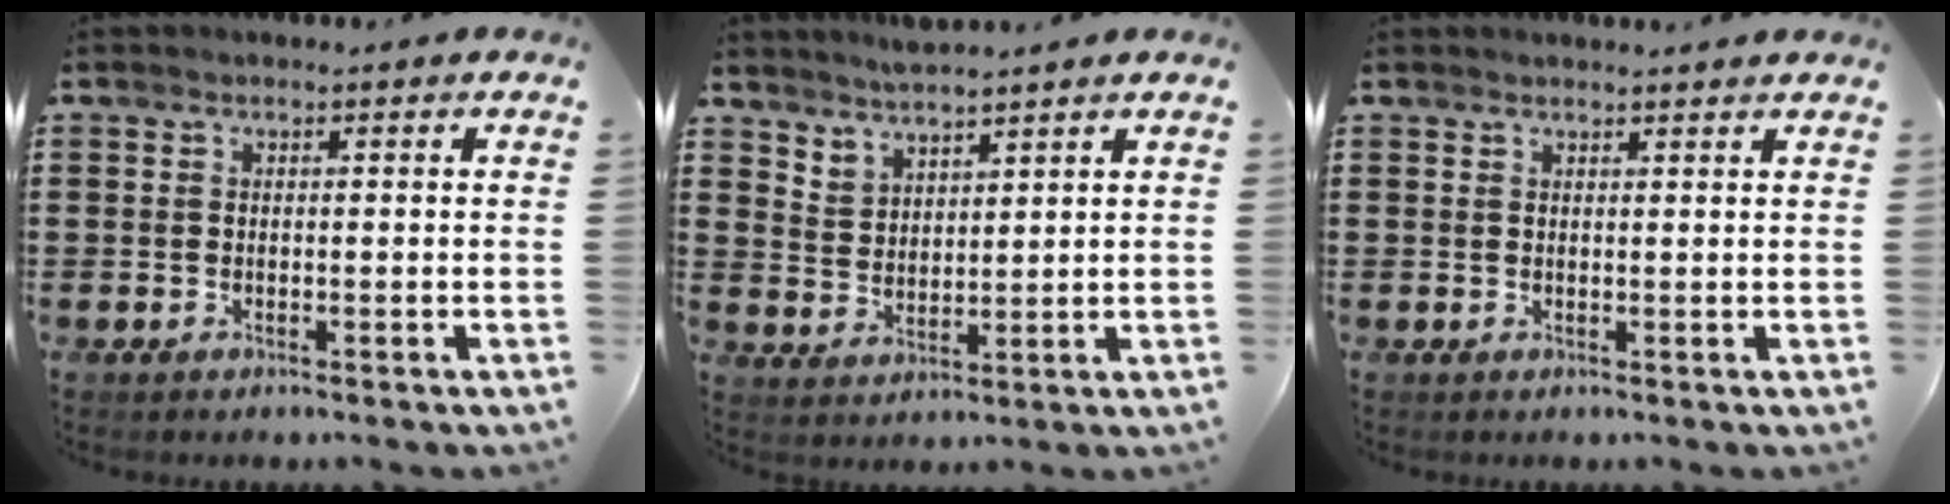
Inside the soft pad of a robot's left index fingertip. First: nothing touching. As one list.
[{"total": 3.7, "force": [3.6, 0.6, -0.4], "torque": [-0.003, -0.009, 0.070]}, {"total": 1.2, "force": [1.2, -0.1, 0.2], "torque": [-0.005, -0.002, 0.023]}]